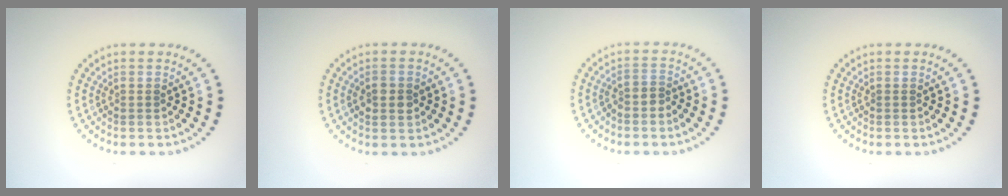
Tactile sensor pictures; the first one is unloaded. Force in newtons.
{"total": 2.3, "press": 2.3, "slide": 0.1}
{"total": 1.3, "press": 1.0, "slide": 0.9}
{"total": 0.0}